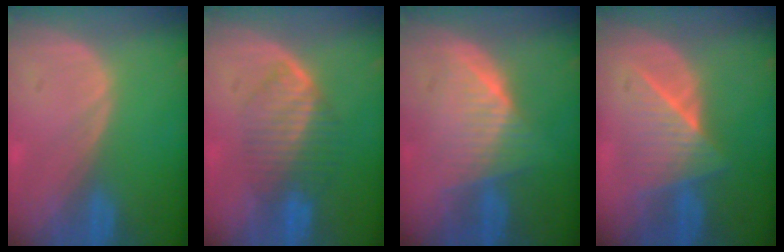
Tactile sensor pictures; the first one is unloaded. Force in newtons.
{"total": 6.5, "press": 6.2, "slide": 1.8}
{"total": 6.4, "press": 6.2, "slide": 1.7}
{"total": 6.6, "press": 6.6, "slide": 0.6}